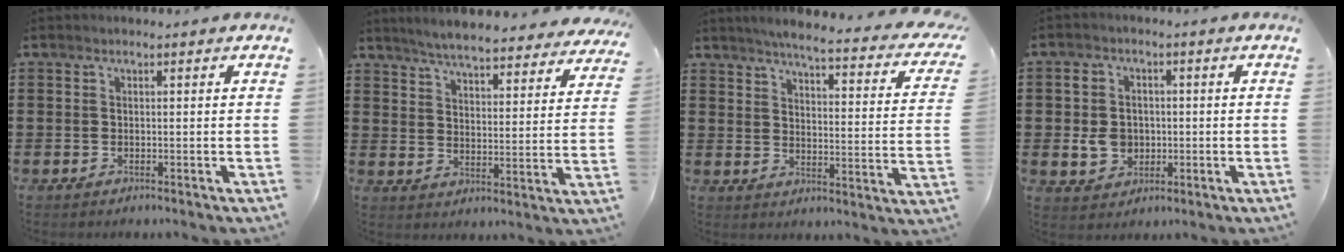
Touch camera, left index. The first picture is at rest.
{"total": 5.4, "force": [5.2, -0.1, 1.5], "torque": [-0.052, -0.033, 0.090]}
{"total": 4.7, "force": [4.1, -0.4, 2.4], "torque": [-0.058, -0.036, 0.060]}
{"total": 5.4, "force": [-0.6, 4.7, 2.6], "torque": [-0.072, 0.008, -0.014]}